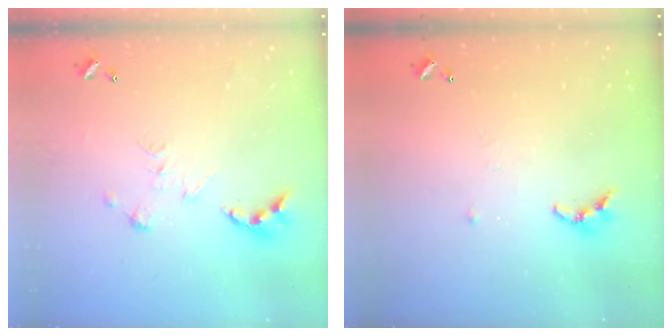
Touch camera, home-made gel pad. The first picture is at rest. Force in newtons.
{"total": 5.8, "press": 5.8, "slide": 0.1}